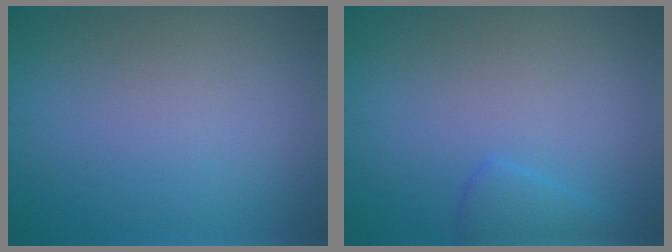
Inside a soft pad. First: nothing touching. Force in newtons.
{"total": 1.7, "press": 1.7, "slide": 0.1}